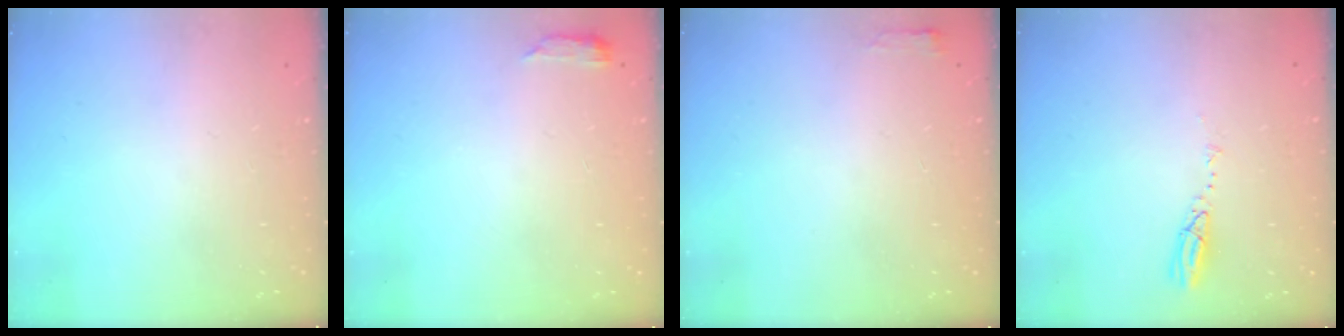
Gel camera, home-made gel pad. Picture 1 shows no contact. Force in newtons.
{"total": 2.8, "press": 2.8, "slide": 0.5}
{"total": 3.7, "press": 3.5, "slide": 1.3}
{"total": 3.4, "press": 3.4, "slide": 0.4}